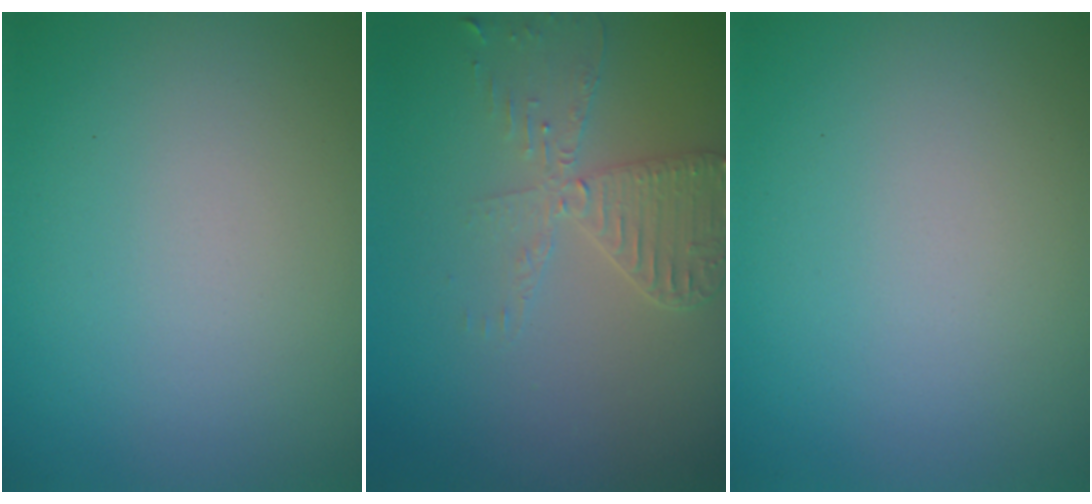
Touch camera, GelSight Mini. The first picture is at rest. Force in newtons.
{"total": 3.5, "press": 3.0, "slide": 1.8}
{"total": 0.0}